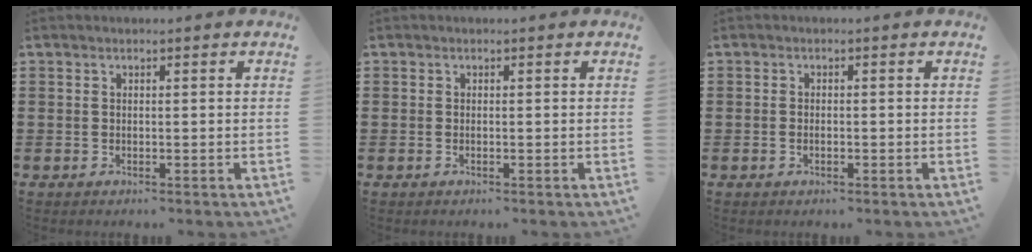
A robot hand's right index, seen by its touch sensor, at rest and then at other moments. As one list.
[{"total": 0.0}, {"total": 0.8, "force": [-0.4, 0.1, 0.7], "torque": [-0.016, -0.008, -0.004]}]